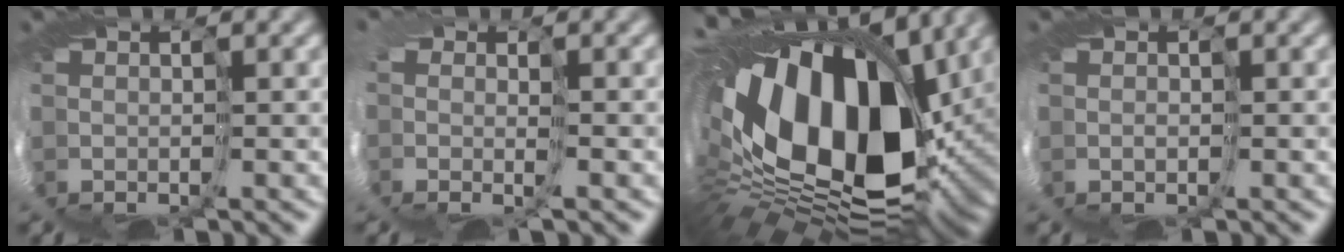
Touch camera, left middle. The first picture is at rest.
{"total": 2.7, "force": [-0.6, 1.6, 2.1], "torque": [-0.050, -0.006, -0.010]}
{"total": 16.3, "force": [3.3, 10.4, 12.1], "torque": [-0.232, -0.014, 0.064]}
{"total": 0.6, "force": [-0.3, -0.4, -0.3], "torque": [0.005, -0.001, 0.000]}